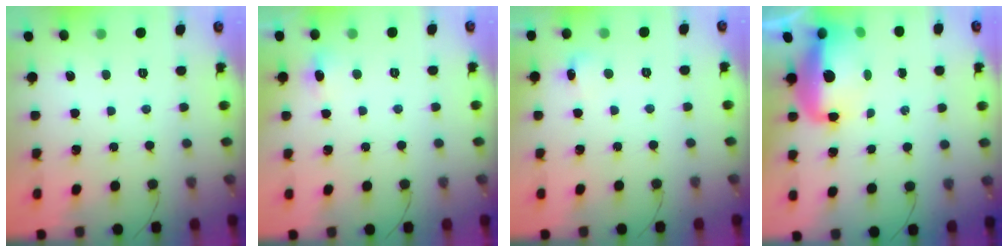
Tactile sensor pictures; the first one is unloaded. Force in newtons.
{"total": 5.8, "press": 4.8, "slide": 3.1}
{"total": 5.2, "press": 4.9, "slide": 1.5}
{"total": 13.9, "press": 13.7, "slide": 2.7}